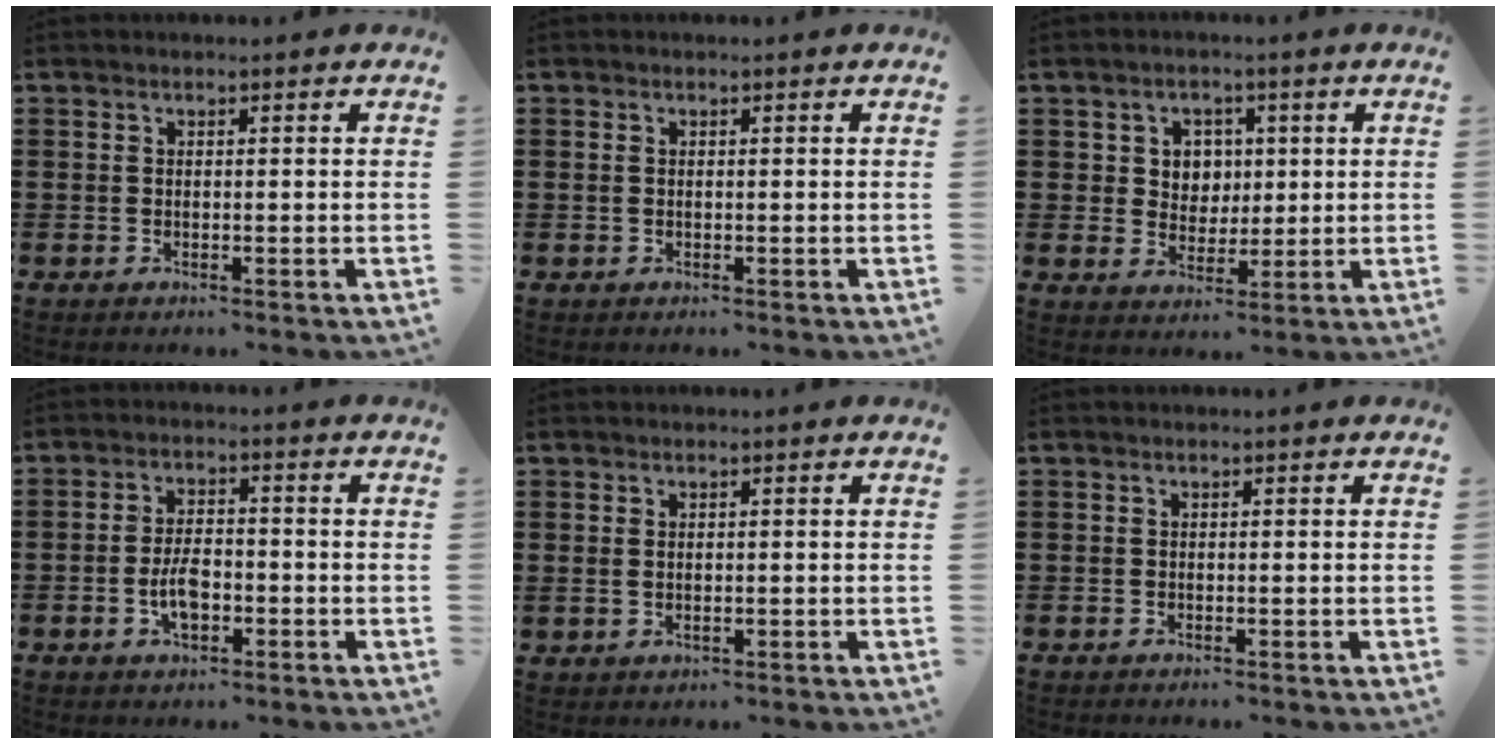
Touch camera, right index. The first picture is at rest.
{"total": 0.5, "force": [0.1, 0.3, 0.4], "torque": [-0.010, 0.001, 0.001]}
{"total": 4.2, "force": [1.2, 3.9, 1.1], "torque": [-0.033, 0.012, 0.017]}
{"total": 4.9, "force": [-1.4, 2.4, 4.0], "torque": [-0.092, 0.000, -0.031]}
{"total": 0.7, "force": [0.2, 0.3, 0.6], "torque": [-0.012, 0.003, 0.003]}
{"total": 0.0}